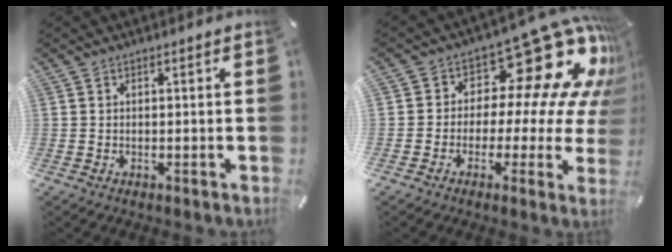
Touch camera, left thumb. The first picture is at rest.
{"total": 18.1, "force": [8.6, 9.3, 12.9], "torque": [-0.177, -0.070, 0.139]}